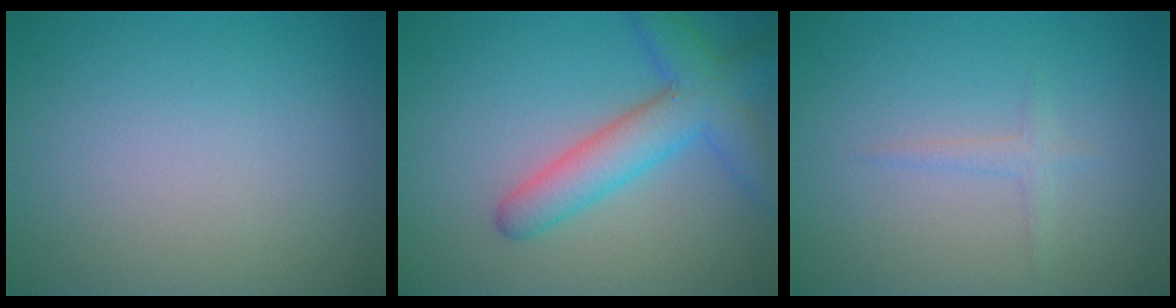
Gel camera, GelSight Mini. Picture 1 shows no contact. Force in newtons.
{"total": 5.5, "press": 5.5, "slide": 0.3}
{"total": 1.1, "press": 1.1, "slide": 0.0}